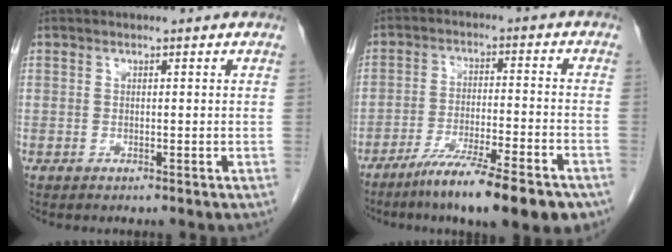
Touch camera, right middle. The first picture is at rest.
{"total": 15.5, "force": [-11.4, 1.8, 10.4], "torque": [-0.133, -0.023, -0.177]}